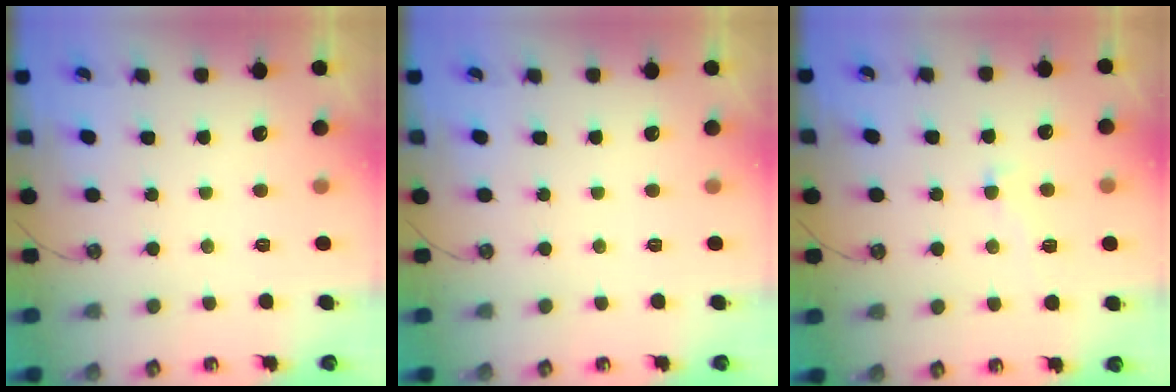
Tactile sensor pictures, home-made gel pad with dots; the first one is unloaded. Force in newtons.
{"total": 0.0}
{"total": 1.8, "press": 1.4, "slide": 1.1}